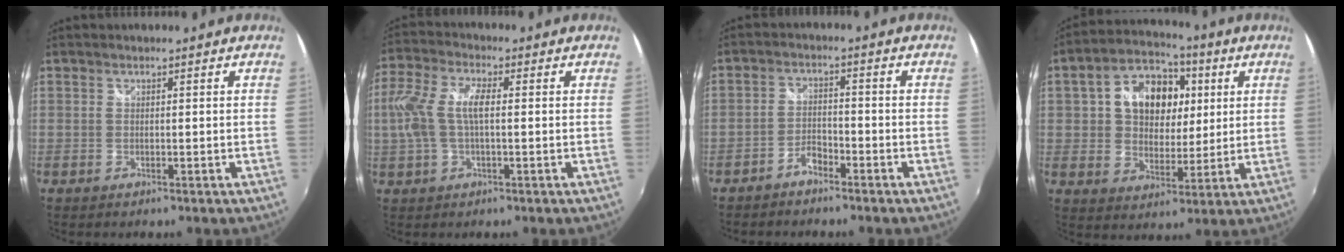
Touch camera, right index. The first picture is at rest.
{"total": 9.2, "force": [0.3, 3.7, 8.4], "torque": [-0.180, 0.010, 0.009]}
{"total": 3.3, "force": [-2.8, 1.2, 1.4], "torque": [-0.037, 0.010, -0.051]}
{"total": 14.8, "force": [3.6, 10.7, 9.5], "torque": [-0.192, 0.038, 0.064]}